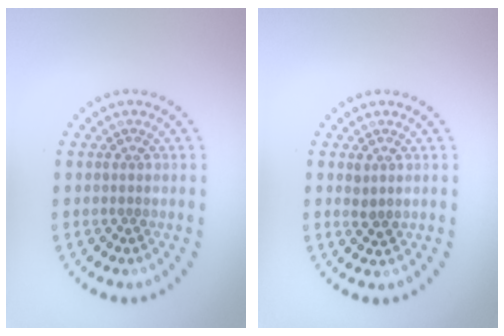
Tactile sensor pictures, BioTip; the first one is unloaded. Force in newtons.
{"total": 1.0, "press": 0.9, "slide": 0.5}